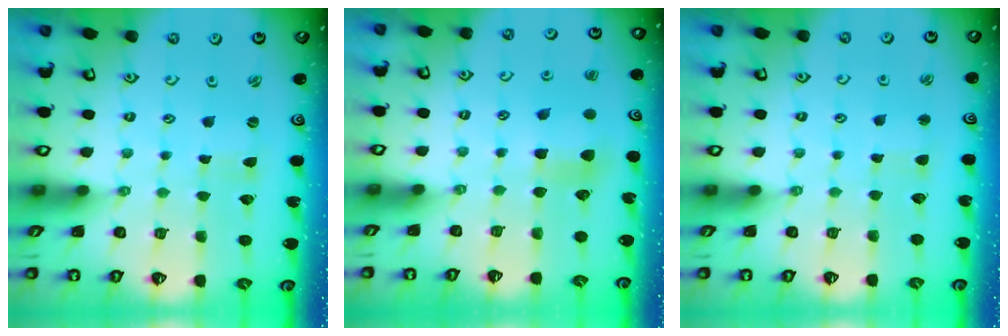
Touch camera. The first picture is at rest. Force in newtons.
{"total": 5.6, "press": 5.6, "slide": 0.0}
{"total": 2.6, "press": 2.6, "slide": 0.3}